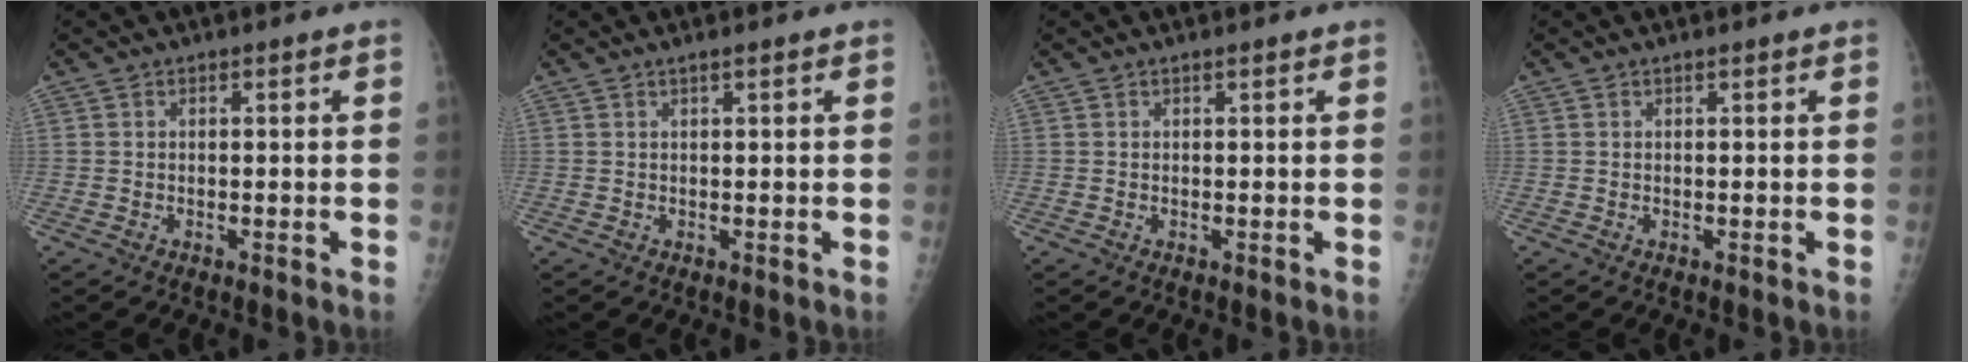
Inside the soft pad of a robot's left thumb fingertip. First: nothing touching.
{"total": 0.6, "force": [0.3, 0.0, 0.5], "torque": [-0.003, 0.000, 0.008]}
{"total": 0.0}
{"total": 0.0}